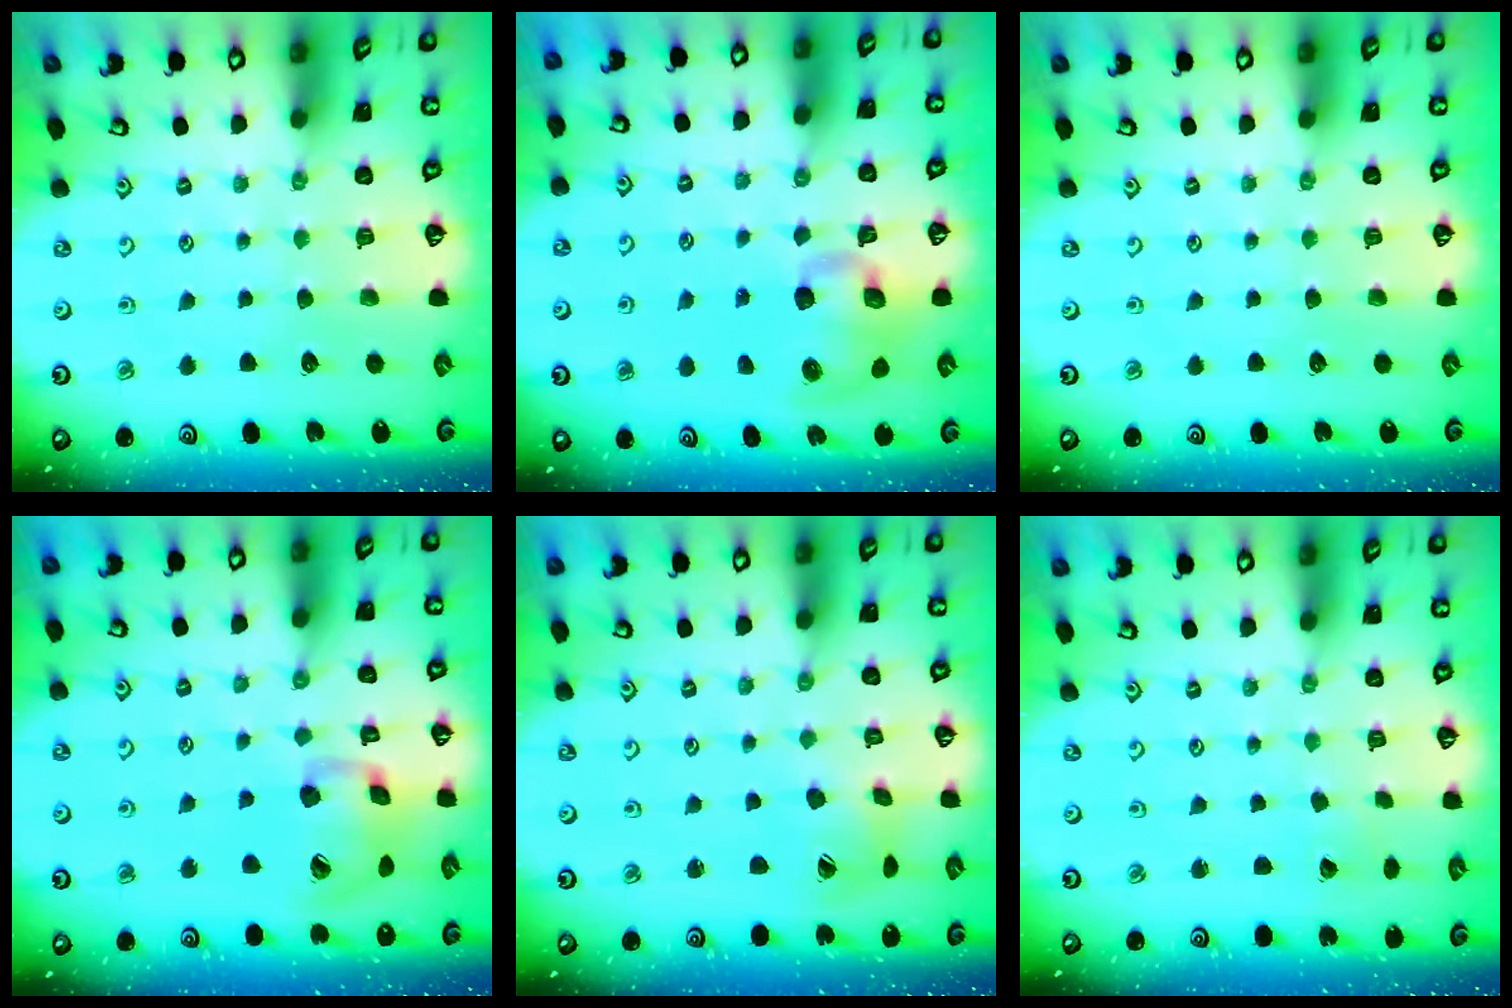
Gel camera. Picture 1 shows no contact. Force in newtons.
{"total": 10.5, "press": 10.4, "slide": 1.8}
{"total": 0.0}
{"total": 15.6, "press": 15.4, "slide": 2.3}
{"total": 7.8, "press": 7.7, "slide": 0.8}
{"total": 1.3, "press": 1.3, "slide": 0.1}